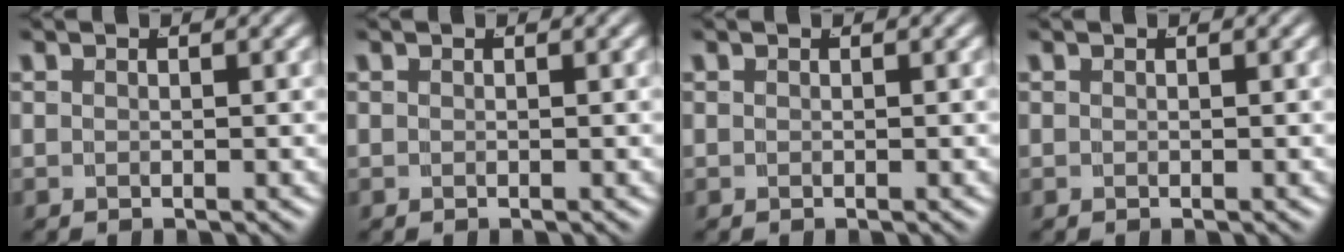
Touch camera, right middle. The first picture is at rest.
{"total": 0.0}
{"total": 0.0}
{"total": 0.0}